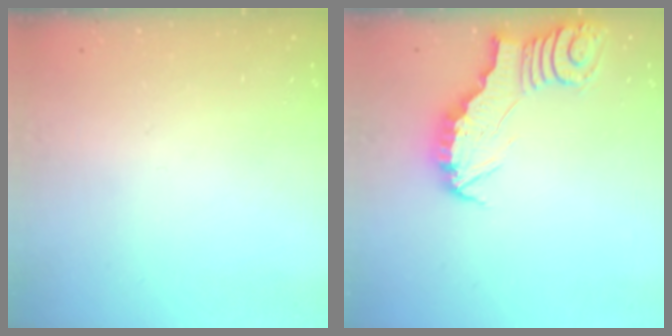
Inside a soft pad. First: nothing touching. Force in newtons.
{"total": 2.9, "press": 2.9, "slide": 0.3}